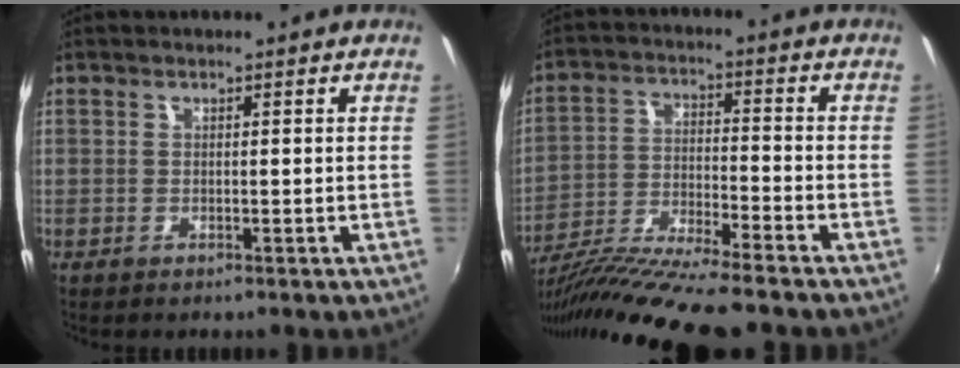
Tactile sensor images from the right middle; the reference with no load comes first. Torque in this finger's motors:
{"motor_torque": [0.95, -1.19, 0.29, 0.19]}